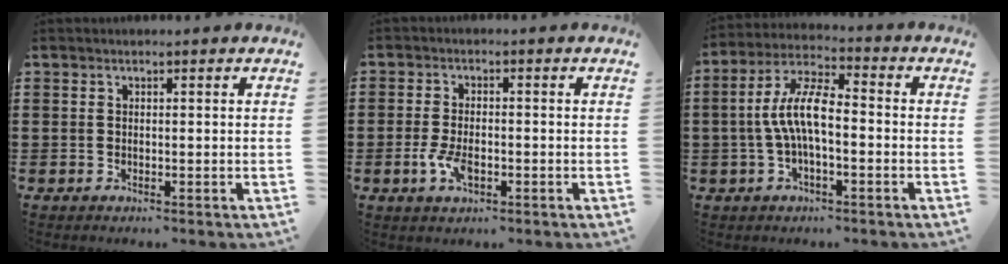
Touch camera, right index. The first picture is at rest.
{"total": 4.2, "force": [-1.4, 1.8, 3.5], "torque": [-0.083, -0.007, -0.027]}
{"total": 8.5, "force": [-0.9, 2.8, 7.9], "torque": [-0.175, -0.006, -0.023]}